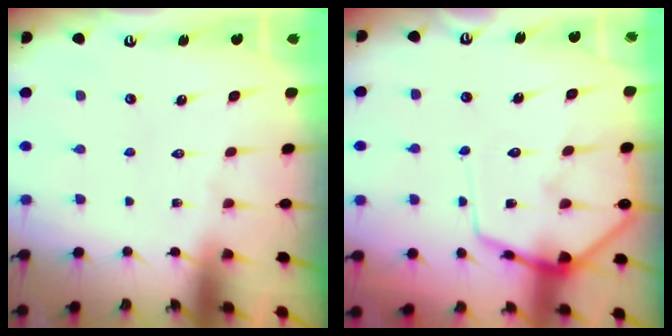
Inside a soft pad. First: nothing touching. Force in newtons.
{"total": 10.6, "press": 10.6, "slide": 1.0}